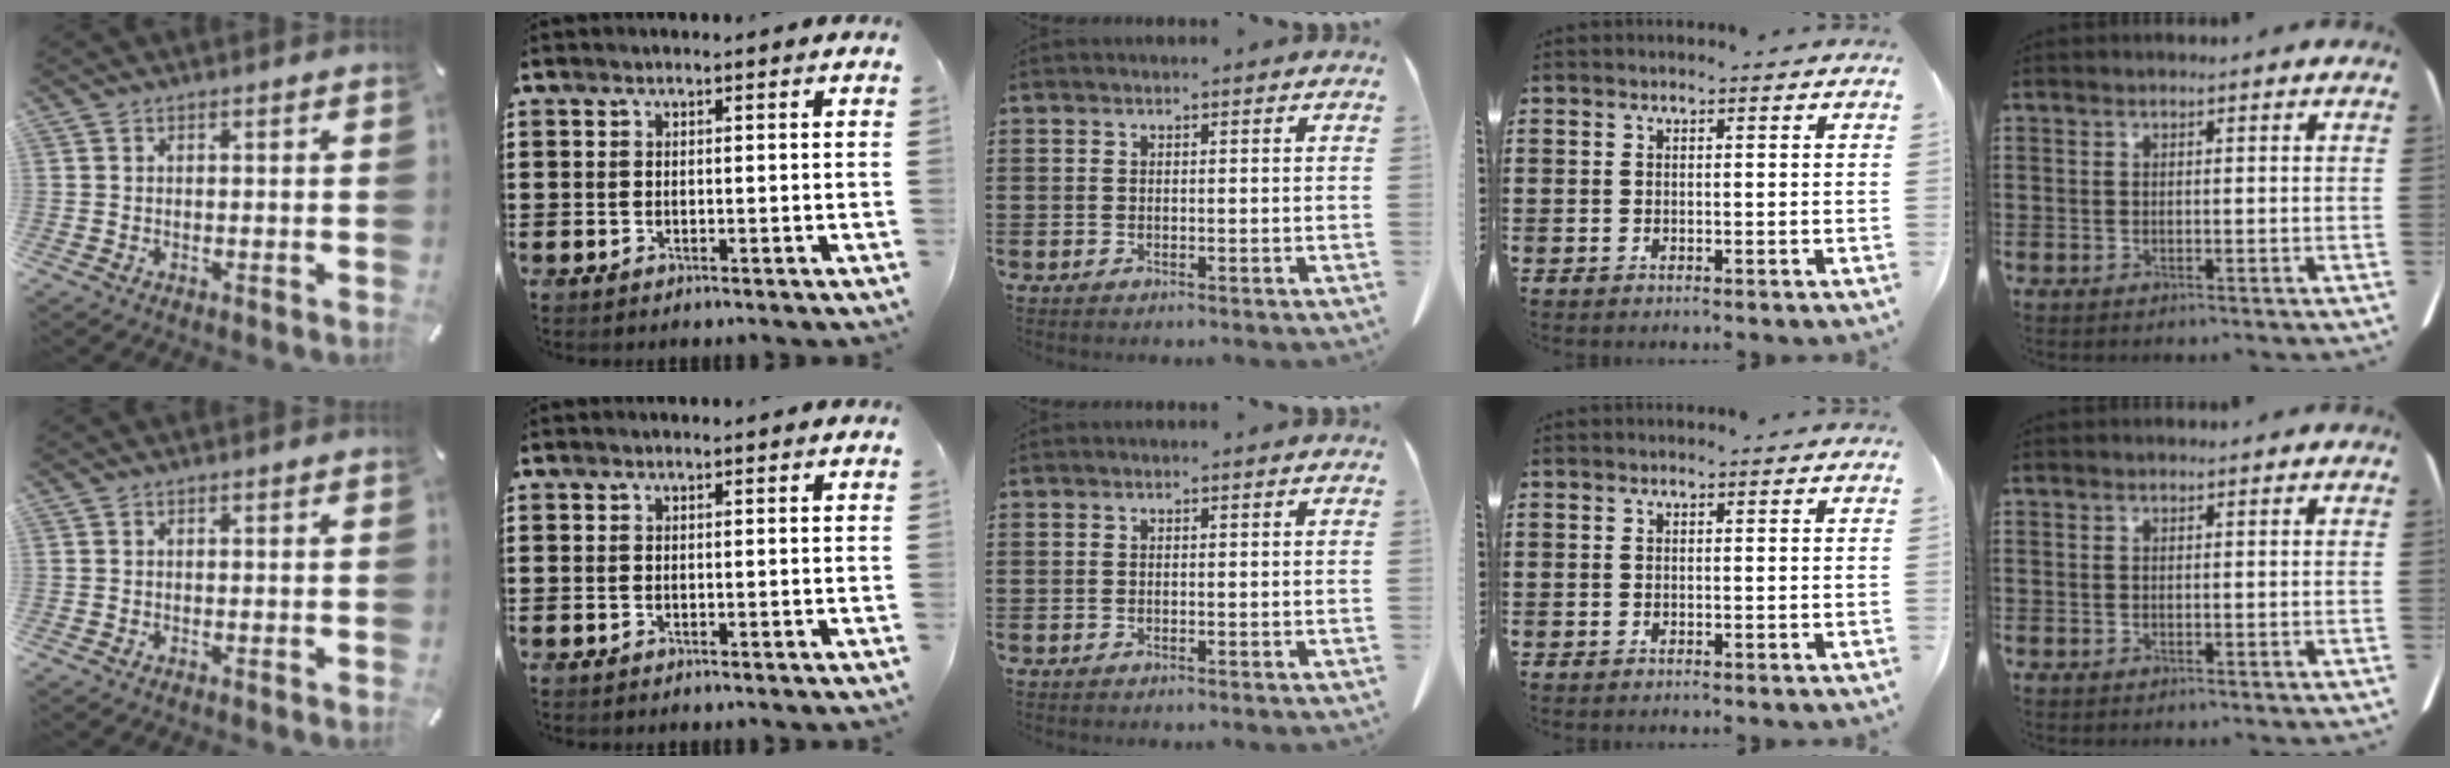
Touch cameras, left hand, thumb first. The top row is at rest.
{}